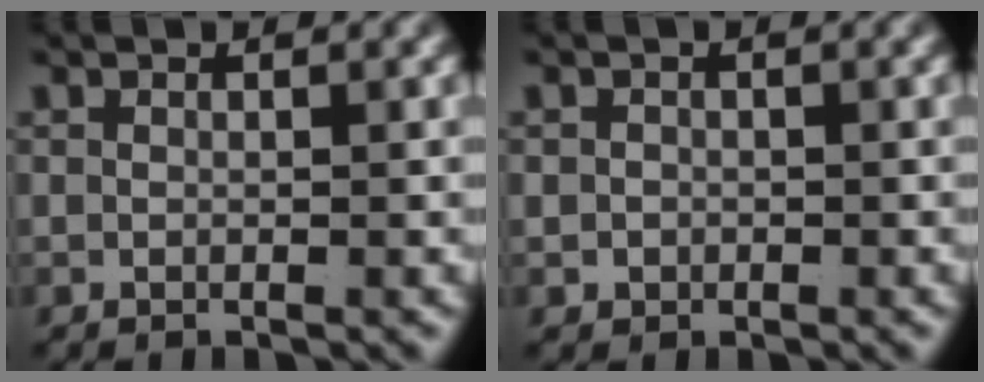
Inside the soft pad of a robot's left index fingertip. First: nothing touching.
{"total": 1.3, "force": [-0.4, 1.2, 0.3], "torque": [-0.017, -0.014, 0.001]}